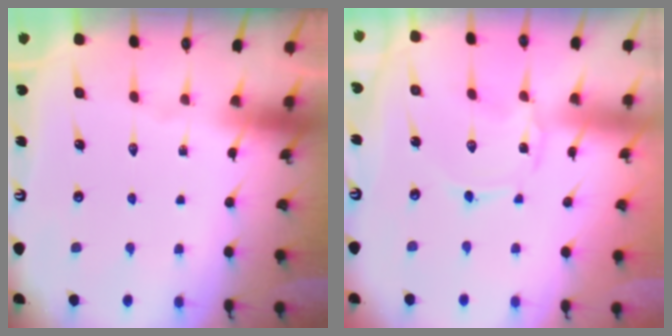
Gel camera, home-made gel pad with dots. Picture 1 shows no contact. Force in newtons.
{"total": 0.6, "press": 0.6, "slide": 0.1}